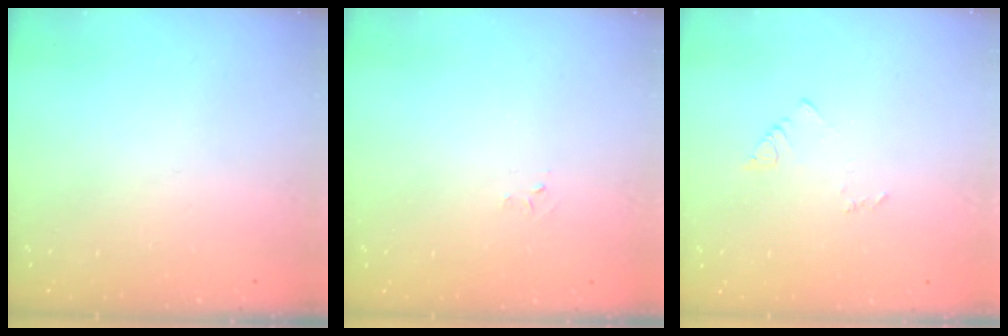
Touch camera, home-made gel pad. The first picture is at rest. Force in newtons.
{"total": 2.6, "press": 2.6, "slide": 0.4}
{"total": 3.7, "press": 3.7, "slide": 0.3}